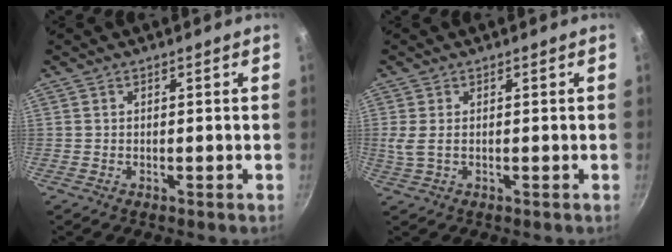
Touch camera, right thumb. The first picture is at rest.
{"total": 2.7, "force": [0.4, 1.4, 2.3], "torque": [-0.050, -0.002, 0.011]}